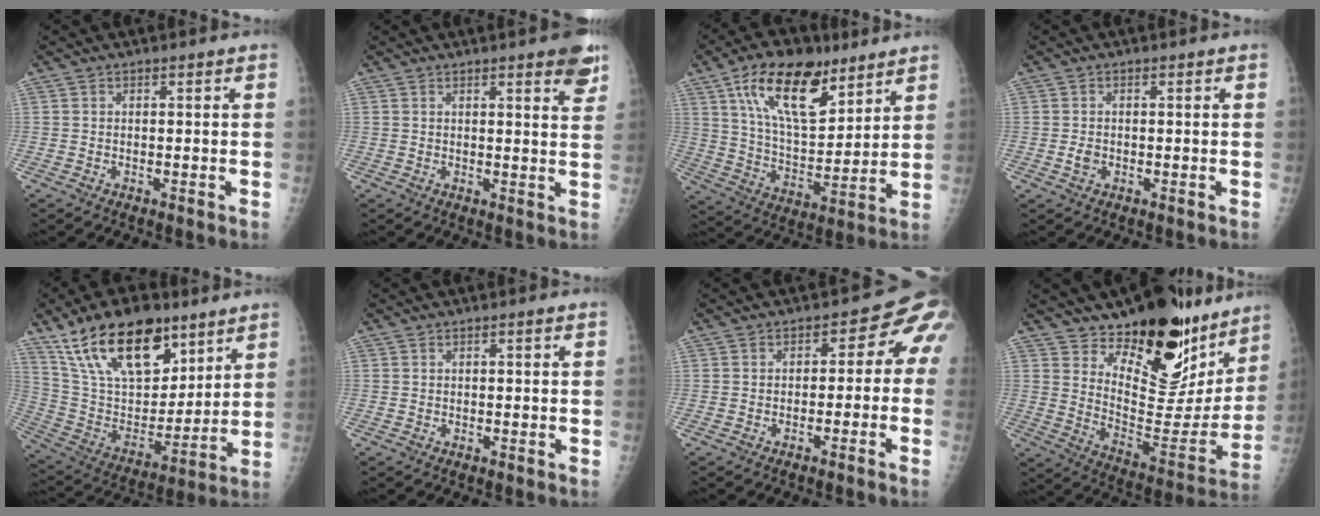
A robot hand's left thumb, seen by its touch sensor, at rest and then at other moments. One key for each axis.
{"total": 6.6, "fx": 4.0, "fy": 1.5, "fz": 4.9, "tx": -0.044, "ty": -0.016, "tz": 0.047}
{"total": 18.9, "fx": 10.8, "fy": 9.0, "fz": 12.6, "tx": -0.176, "ty": -0.047, "tz": 0.191}
{"total": 1.7, "fx": -0.2, "fy": 1.4, "fz": 1.0, "tx": -0.011, "ty": 0.001, "tz": -0.003}
{"total": 23.4, "fx": 14.7, "fy": 11.7, "fz": 13.9, "tx": -0.207, "ty": -0.048, "tz": 0.270}
{"total": 0.0}
{"total": 6.4, "fx": -2.6, "fy": 4.4, "fz": 3.8, "tx": -0.014, "ty": 0.040, "tz": -0.042}
{"total": 24.0, "fx": 18.0, "fy": 10.8, "fz": 11.8, "tx": -0.126, "ty": -0.132, "tz": 0.265}